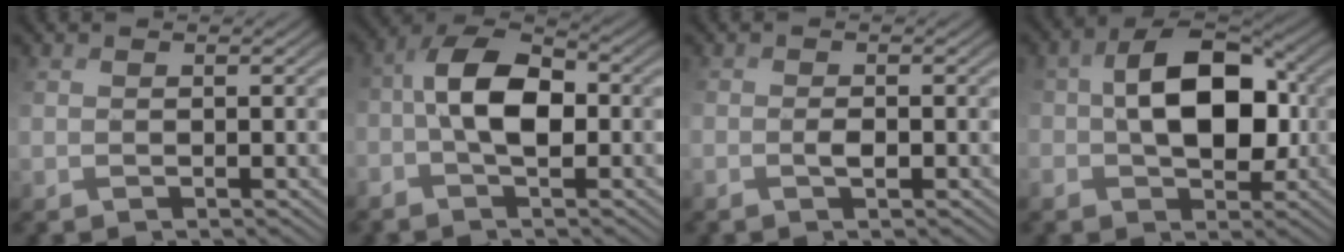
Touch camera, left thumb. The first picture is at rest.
{"total": 7.6, "force": [-0.6, 3.2, 6.9], "torque": [-0.128, 0.024, -0.018]}
{"total": 1.4, "force": [-0.2, 0.2, 1.4], "torque": [-0.026, 0.008, -0.001]}
{"total": 10.2, "force": [0.7, 6.2, 8.1], "torque": [-0.132, 0.016, 0.015]}